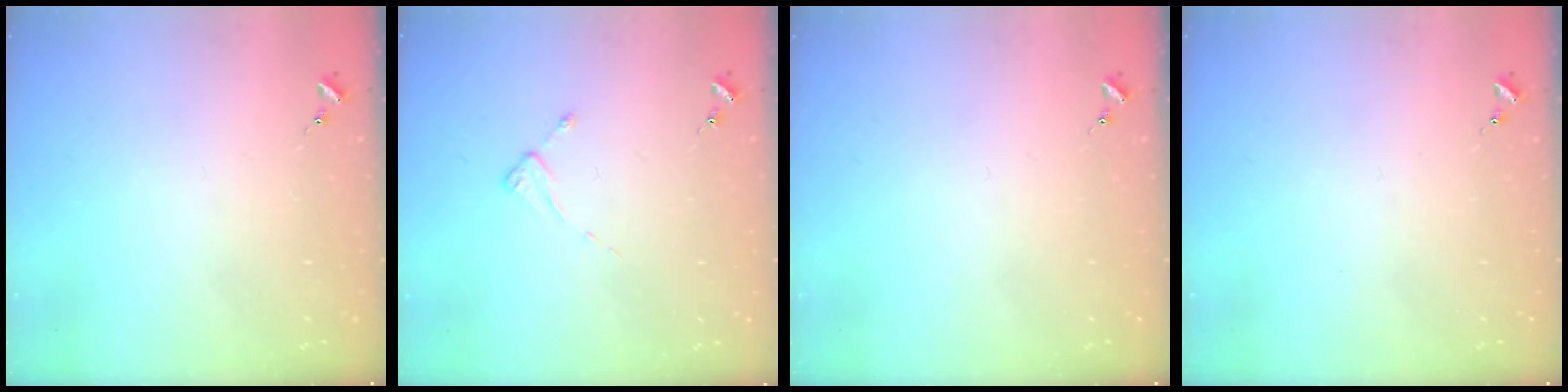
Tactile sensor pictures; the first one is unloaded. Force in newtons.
{"total": 2.4, "press": 2.4, "slide": 0.3}
{"total": 0.0}
{"total": 0.0}